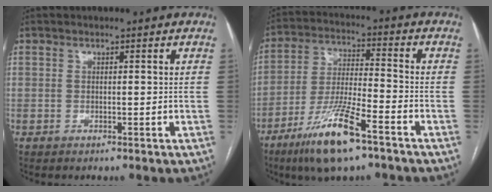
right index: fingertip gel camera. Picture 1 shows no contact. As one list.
[{"total": 12.9, "force": [-8.0, 1.9, 10.0], "torque": [-0.202, -0.024, -0.145]}]